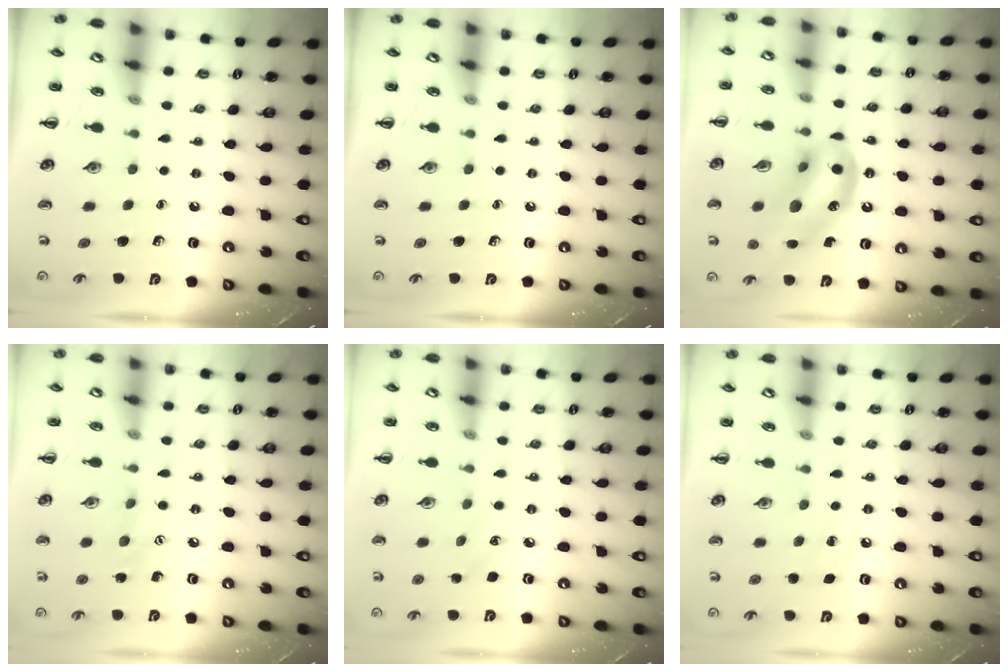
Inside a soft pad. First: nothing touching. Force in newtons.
{"total": 0.0}
{"total": 15.0, "press": 14.7, "slide": 2.8}
{"total": 6.0, "press": 5.8, "slide": 1.5}
{"total": 4.6, "press": 4.4, "slide": 1.3}
{"total": 4.5, "press": 4.3, "slide": 1.2}